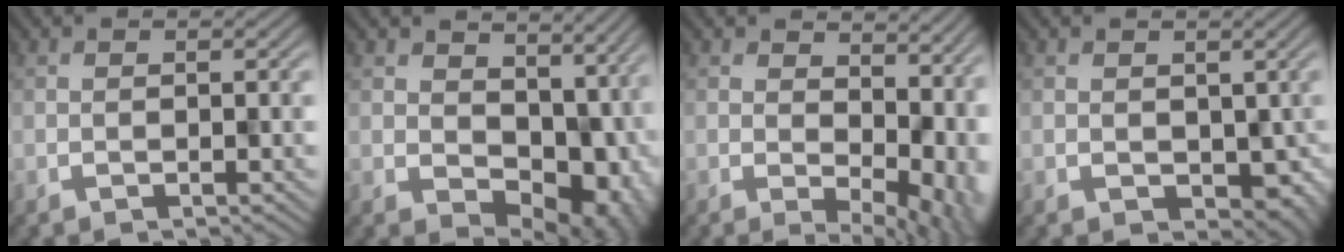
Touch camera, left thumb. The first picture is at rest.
{"total": 9.8, "force": [1.6, 7.2, 6.5], "torque": [-0.078, -0.035, 0.042]}
{"total": 11.8, "force": [0.7, 7.2, 9.3], "torque": [-0.102, -0.029, 0.045]}
{"total": 3.4, "force": [-0.8, 2.9, 1.8], "torque": [-0.023, -0.017, 0.005]}